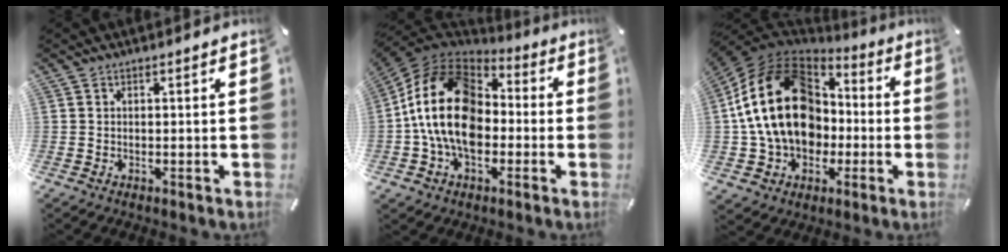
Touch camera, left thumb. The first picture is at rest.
{"total": 20.4, "force": [-2.2, 14.5, 14.2], "torque": [-0.288, 0.028, -0.042]}
{"total": 22.8, "force": [0.5, 17.6, 14.5], "torque": [-0.307, 0.016, 0.013]}